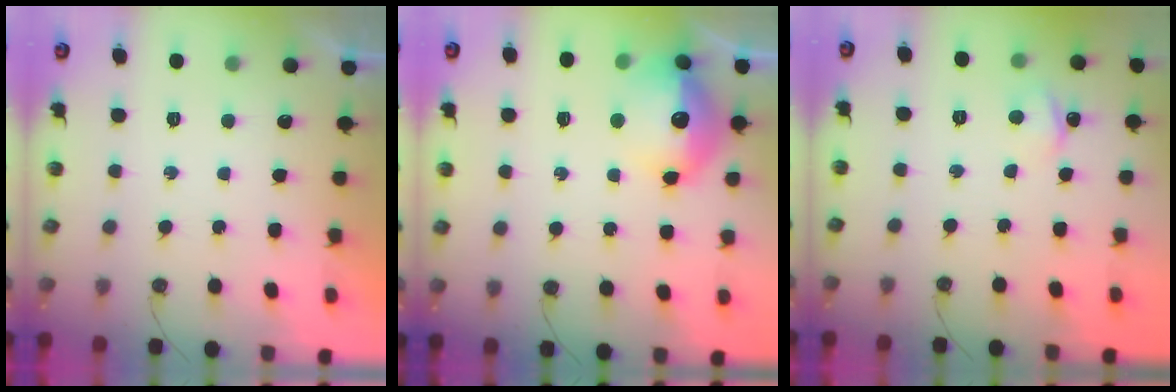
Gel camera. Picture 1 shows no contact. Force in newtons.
{"total": 14.7, "press": 14.7, "slide": 1.3}
{"total": 2.8, "press": 2.7, "slide": 0.4}